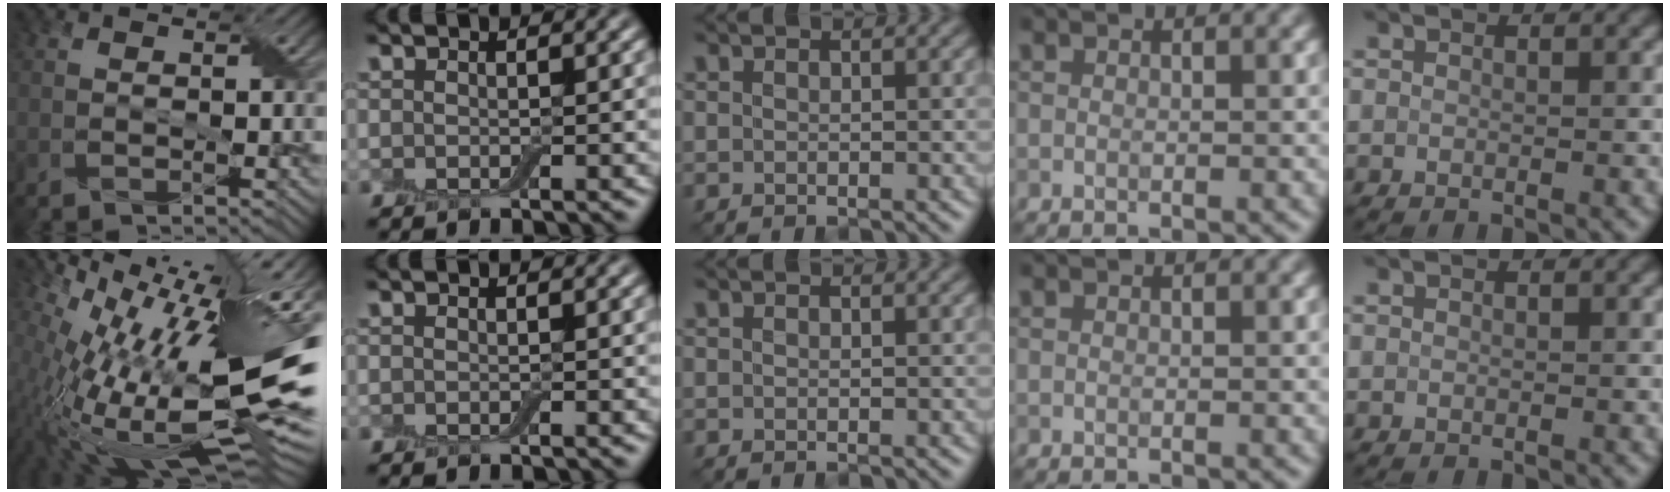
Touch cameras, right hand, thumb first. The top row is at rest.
{"thumb": {"total": 19.8, "force": [0.9, 6.7, 18.6], "torque": [-0.261, 0.024, 0.043]}}